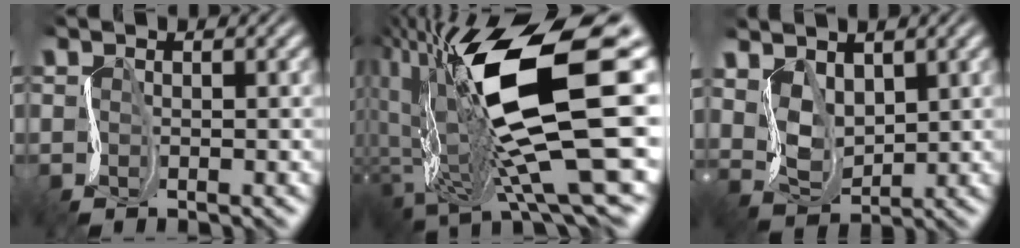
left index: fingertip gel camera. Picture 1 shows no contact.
{"total": 14.0, "force": [2.9, 4.2, 13.1], "torque": [-0.237, -0.004, 0.059]}
{"total": 3.7, "force": [2.5, 2.3, 1.4], "torque": [-0.048, -0.002, 0.055]}